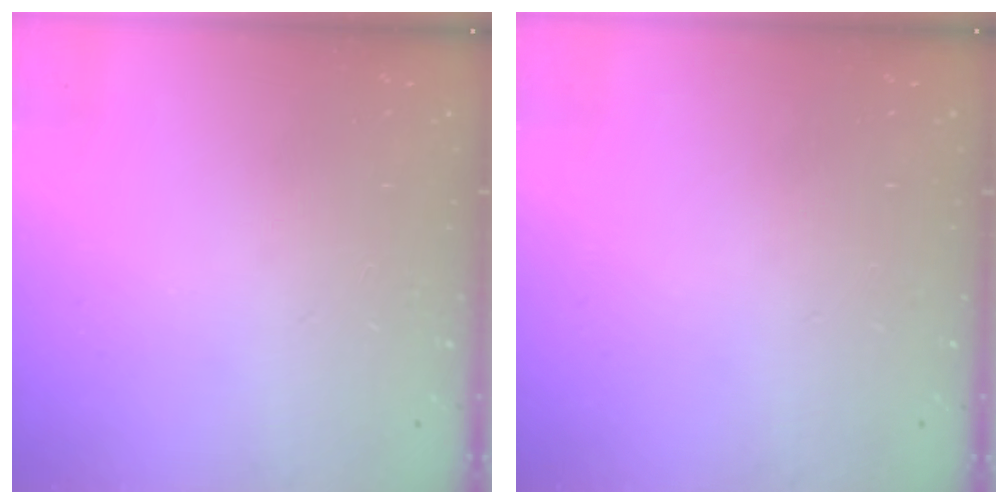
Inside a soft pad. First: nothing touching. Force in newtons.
{"total": 0.0}